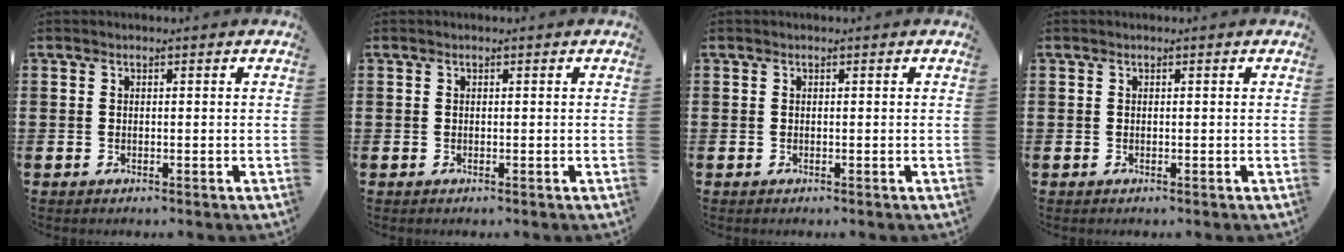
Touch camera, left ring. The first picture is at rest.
{"total": 0.0}
{"total": 0.0}
{"total": 0.0}